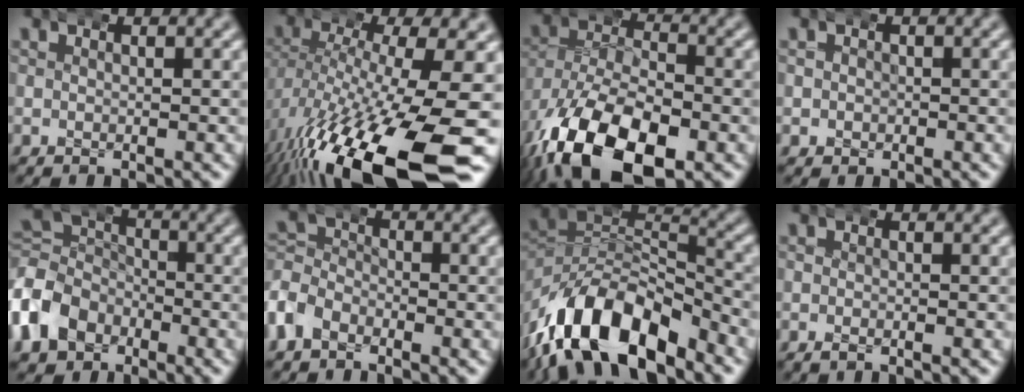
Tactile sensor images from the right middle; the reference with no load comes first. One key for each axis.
{"total": 12.2, "fx": -6.4, "fy": 4.3, "fz": 9.5, "tx": -0.173, "ty": -0.046, "tz": -0.071}
{"total": 11.2, "fx": -4.2, "fy": 7.0, "fz": 7.7, "tx": -0.154, "ty": -0.041, "tz": -0.051}
{"total": 0.8, "fx": -0.1, "fy": 0.8, "fz": -0.1, "tx": 0.003, "ty": 0.001, "tz": -0.002}
{"total": 7.3, "fx": -1.6, "fy": 6.6, "fz": 2.7, "tx": -0.065, "ty": -0.020, "tz": -0.028}
{"total": 4.6, "fx": -1.5, "fy": 4.1, "fz": 1.3, "tx": -0.036, "ty": -0.013, "tz": -0.028}
{"total": 11.1, "fx": -5.0, "fy": 6.9, "fz": 7.2, "tx": -0.130, "ty": -0.032, "tz": -0.074}
{"total": 0.7, "fx": -0.6, "fy": 0.2, "fz": 0.4, "tx": -0.005, "ty": 0.002, "tz": -0.011}